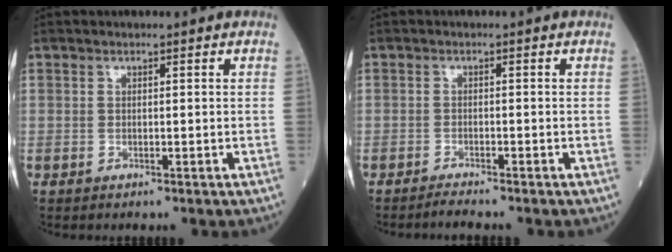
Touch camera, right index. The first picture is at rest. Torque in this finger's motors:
{"motor_torque": [-0.04, -0.06, 0.08, 0.00]}